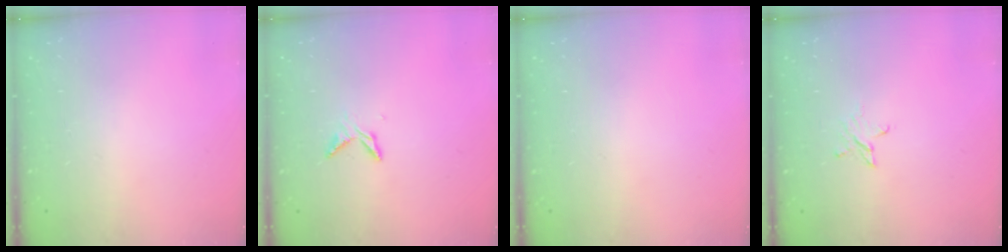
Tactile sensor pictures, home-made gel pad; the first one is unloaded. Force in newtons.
{"total": 4.8, "press": 4.8, "slide": 0.5}
{"total": 0.0}
{"total": 3.2, "press": 3.2, "slide": 0.3}